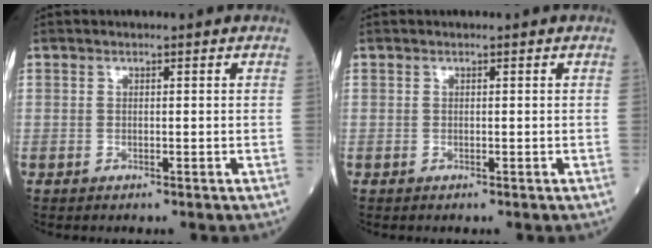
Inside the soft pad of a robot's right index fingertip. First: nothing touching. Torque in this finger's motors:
{"motor_torque": [0.00, 0.00, 0.01, 0.01]}